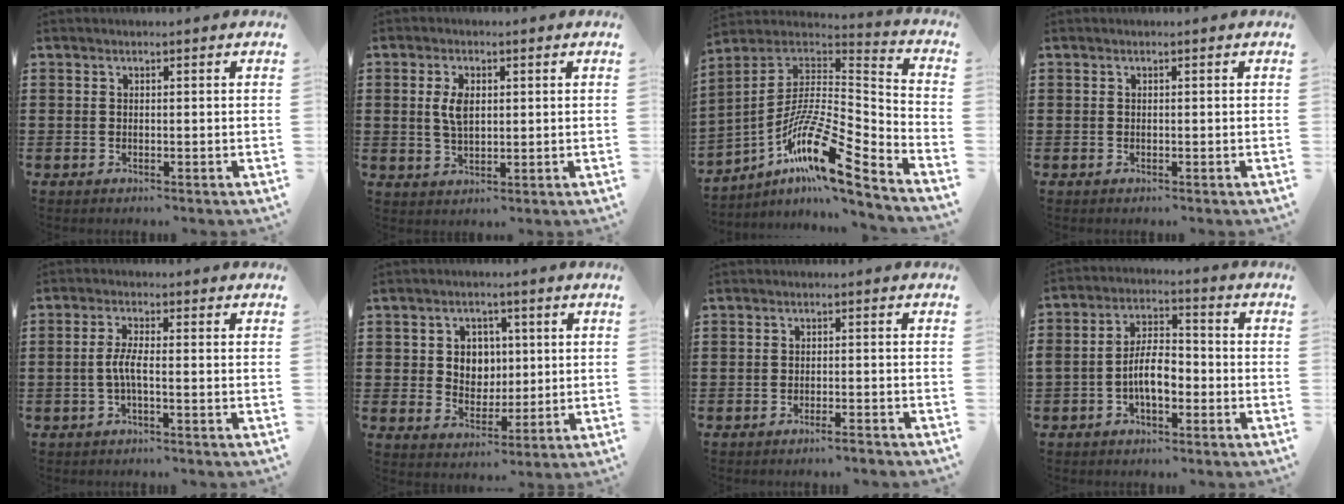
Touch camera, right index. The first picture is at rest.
{"total": 4.2, "force": [0.8, 2.2, 3.5], "torque": [-0.074, 0.009, 0.012]}
{"total": 13.8, "force": [-8.1, 2.5, 10.9], "torque": [-0.214, -0.007, -0.157]}
{"total": 0.0}
{"total": 3.4, "force": [-1.0, 0.4, 3.3], "torque": [-0.082, -0.009, -0.027]}
{"total": 4.7, "force": [1.1, 4.4, 1.3], "torque": [-0.038, 0.012, 0.016]}
{"total": 1.8, "force": [-1.6, -0.2, 0.8], "torque": [-0.013, 0.000, -0.030]}
{"total": 6.4, "force": [-2.3, 3.0, 5.2], "torque": [-0.111, 0.005, -0.047]}